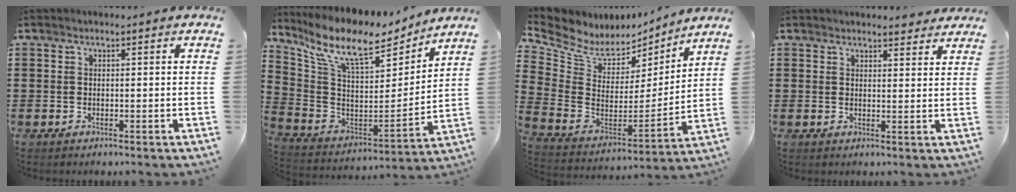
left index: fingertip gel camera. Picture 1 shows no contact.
{"total": 11.5, "force": [8.8, 3.1, 6.7], "torque": [-0.160, -0.058, 0.149]}
{"total": 6.3, "force": [5.2, 3.3, 1.5], "torque": [-0.071, -0.042, 0.091]}
{"total": 2.7, "force": [2.7, 0.4, 0.5], "torque": [-0.008, -0.008, 0.049]}